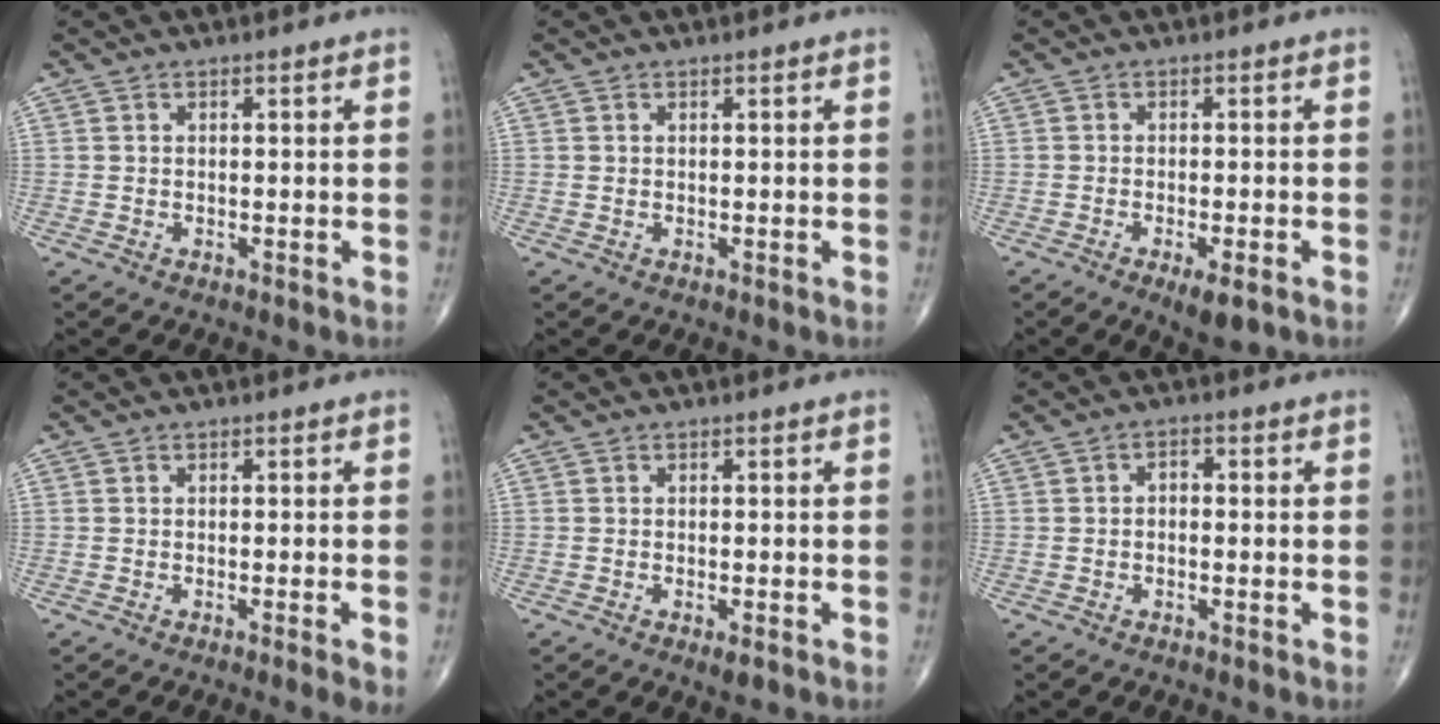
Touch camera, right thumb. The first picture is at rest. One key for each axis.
{"total": 0.0}
{"total": 4.7, "fx": -2.5, "fy": 1.3, "fz": 3.8, "tx": -0.057, "ty": -0.002, "tz": -0.033}
{"total": 3.4, "fx": -1.8, "fy": 0.1, "fz": 2.9, "tx": -0.043, "ty": -0.006, "tz": -0.027}
{"total": 2.0, "fx": -1.1, "fy": 0.5, "fz": 1.6, "tx": -0.026, "ty": 0.000, "tz": -0.015}
{"total": 1.9, "fx": -0.3, "fy": 1.2, "fz": 1.4, "tx": -0.017, "ty": 0.012, "tz": -0.011}